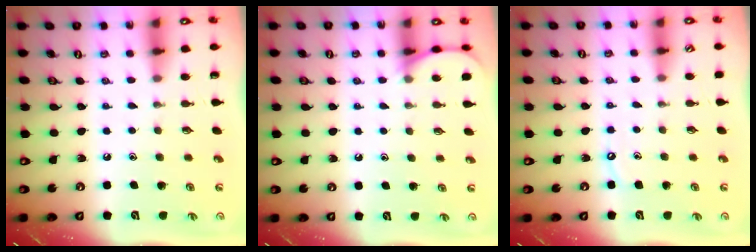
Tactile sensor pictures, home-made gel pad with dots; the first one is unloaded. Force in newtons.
{"total": 5.7, "press": 5.7, "slide": 0.6}
{"total": 3.6, "press": 3.6, "slide": 0.3}